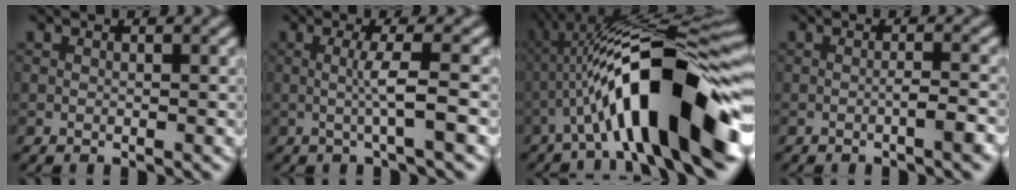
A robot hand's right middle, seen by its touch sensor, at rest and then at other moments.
{"total": 2.8, "force": [-0.5, 0.0, 2.8], "torque": [-0.056, 0.016, -0.008]}
{"total": 12.9, "force": [-3.9, 2.7, 12.0], "torque": [-0.209, 0.043, -0.057]}
{"total": 1.9, "force": [-1.0, 0.1, 1.6], "torque": [-0.027, 0.022, -0.013]}